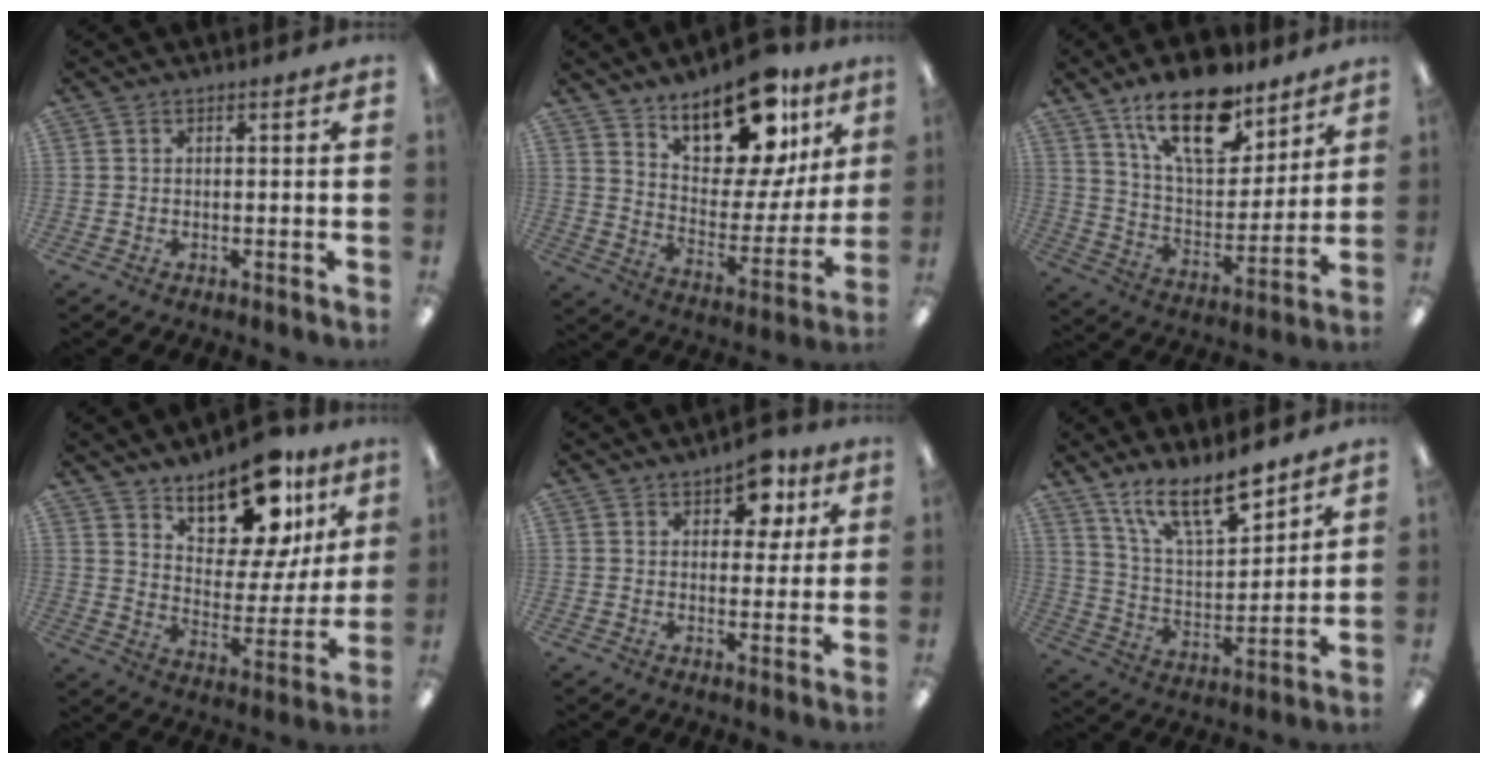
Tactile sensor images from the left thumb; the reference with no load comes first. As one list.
[{"total": 20.7, "force": [14.7, 9.2, 11.4], "torque": [-0.158, -0.095, 0.250]}, {"total": 20.4, "force": [13.8, 9.0, 12.0], "torque": [-0.199, -0.074, 0.237]}, {"total": 18.7, "force": [13.7, 8.5, 9.5], "torque": [-0.127, -0.095, 0.234]}, {"total": 8.2, "force": [4.7, 4.7, 4.8], "torque": [-0.051, -0.013, 0.077]}, {"total": 15.1, "force": [11.6, 4.9, 8.4], "torque": [-0.143, -0.065, 0.202]}]